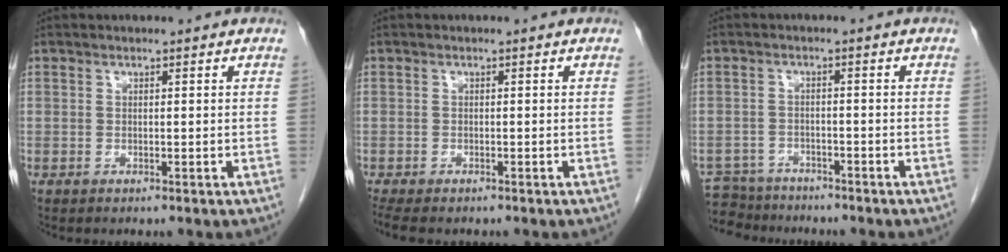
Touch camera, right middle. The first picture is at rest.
{"total": 5.4, "force": [-4.4, 1.8, 2.6], "torque": [-0.042, -0.012, -0.068]}
{"total": 6.6, "force": [-6.2, 2.3, 0.1], "torque": [-0.001, 0.001, -0.105]}